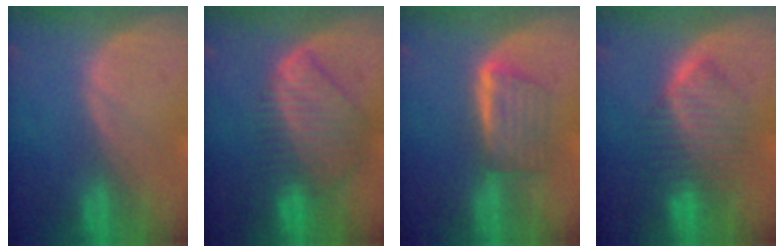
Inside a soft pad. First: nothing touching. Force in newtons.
{"total": 8.5, "press": 7.6, "slide": 3.9}
{"total": 5.8, "press": 5.1, "slide": 2.9}
{"total": 6.6, "press": 6.6, "slide": 0.2}